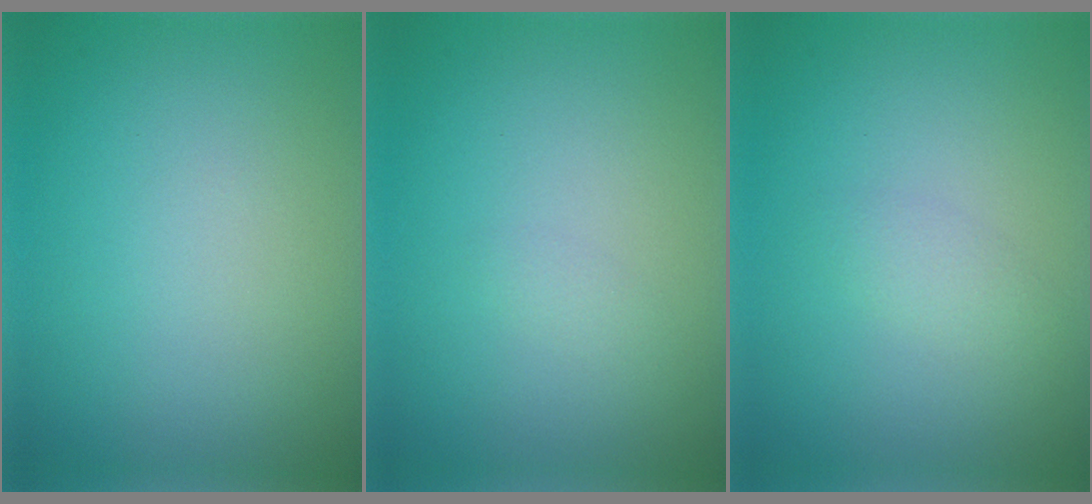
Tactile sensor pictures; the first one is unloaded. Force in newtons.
{"total": 0.5, "press": 0.5, "slide": 0.0}
{"total": 1.2, "press": 1.2, "slide": 0.1}